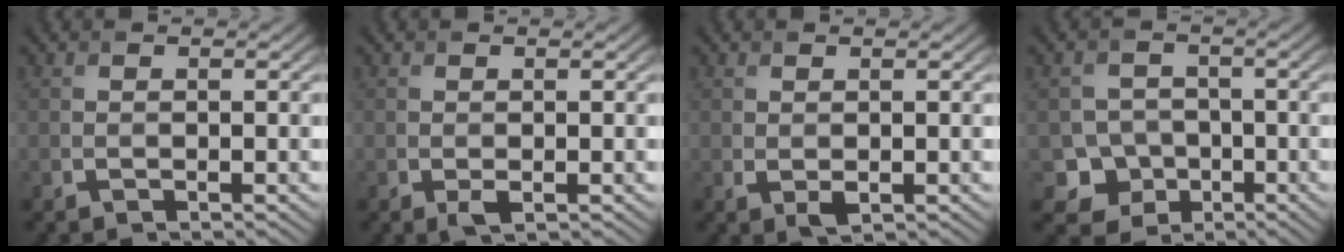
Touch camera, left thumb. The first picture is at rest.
{"total": 0.9, "force": [-0.3, 0.4, 0.8], "torque": [-0.018, -0.005, -0.004]}
{"total": 1.2, "force": [0.1, 0.6, 1.0], "torque": [-0.022, -0.006, 0.007]}
{"total": 4.8, "force": [-1.8, 4.3, 1.2], "torque": [-0.022, -0.003, -0.049]}